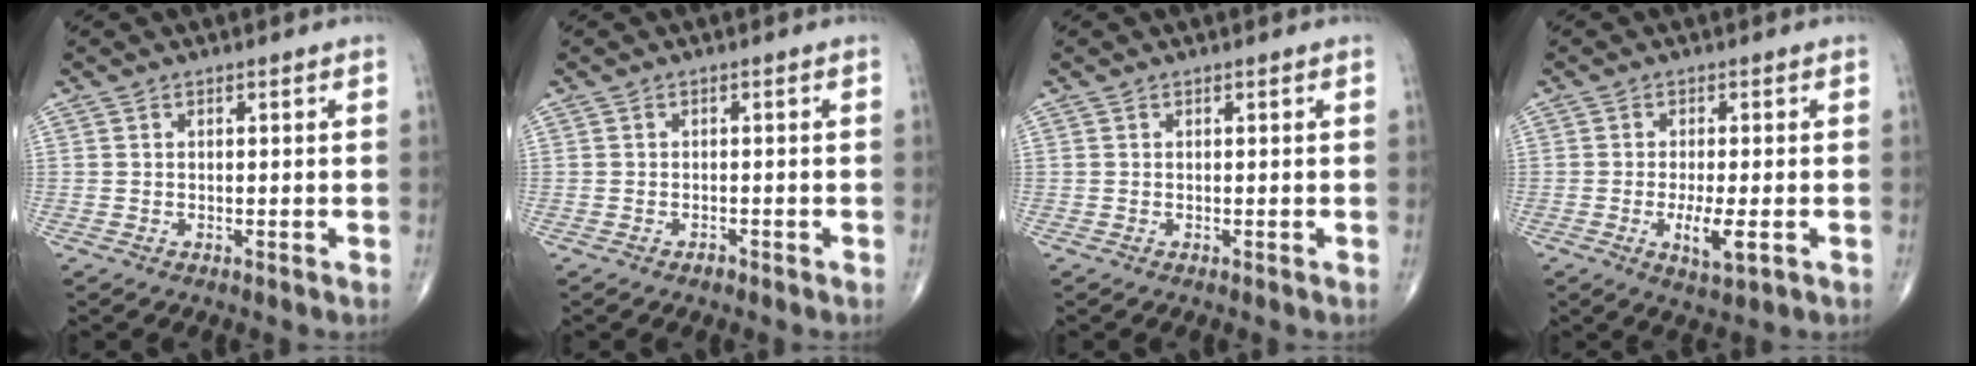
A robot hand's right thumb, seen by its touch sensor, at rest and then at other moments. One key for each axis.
{"total": 0.8, "fx": -0.6, "fy": 0.4, "fz": 0.2, "tx": -0.003, "ty": 0.002, "tz": -0.012}
{"total": 0.0}
{"total": 5.5, "fx": -1.6, "fy": 1.6, "fz": 5.1, "tx": -0.092, "ty": -0.011, "tz": -0.025}